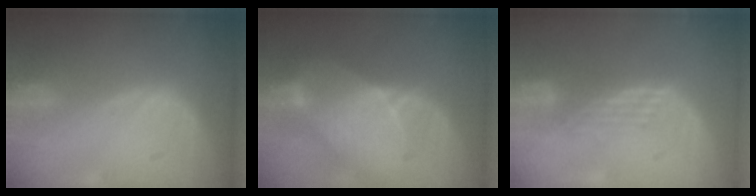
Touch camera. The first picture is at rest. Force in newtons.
{"total": 7.1, "press": 7.0, "slide": 1.4}
{"total": 3.1, "press": 2.6, "slide": 1.6}